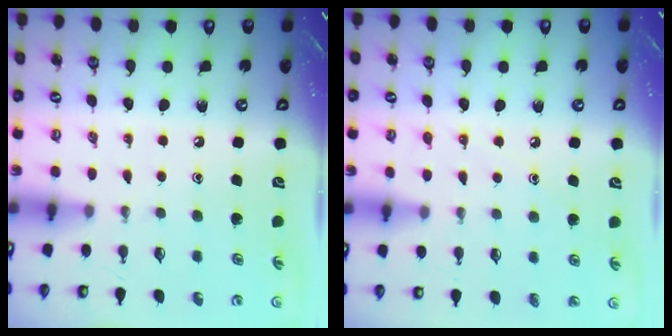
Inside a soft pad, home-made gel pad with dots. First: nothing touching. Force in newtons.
{"total": 4.9, "press": 4.8, "slide": 0.5}